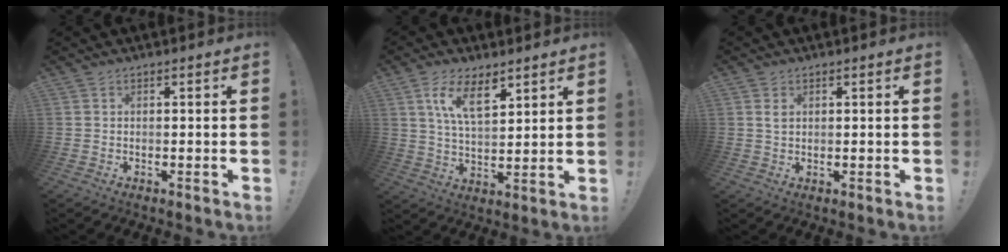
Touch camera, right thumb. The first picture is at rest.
{"total": 10.6, "force": [6.2, 4.4, 7.4], "torque": [-0.125, -0.024, 0.112]}
{"total": 1.8, "force": [0.7, 1.2, 1.0], "torque": [-0.015, -0.001, 0.011]}